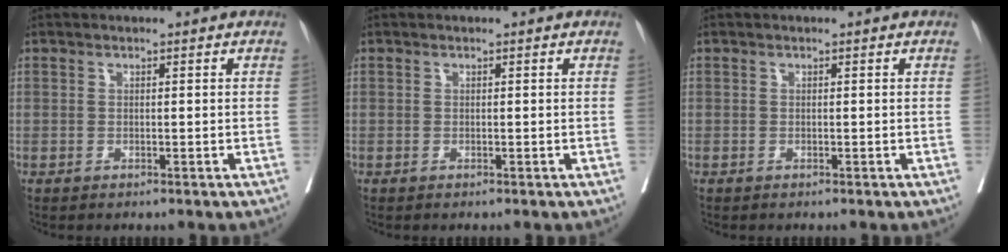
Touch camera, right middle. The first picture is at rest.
{"total": 0.0}
{"total": 0.0}